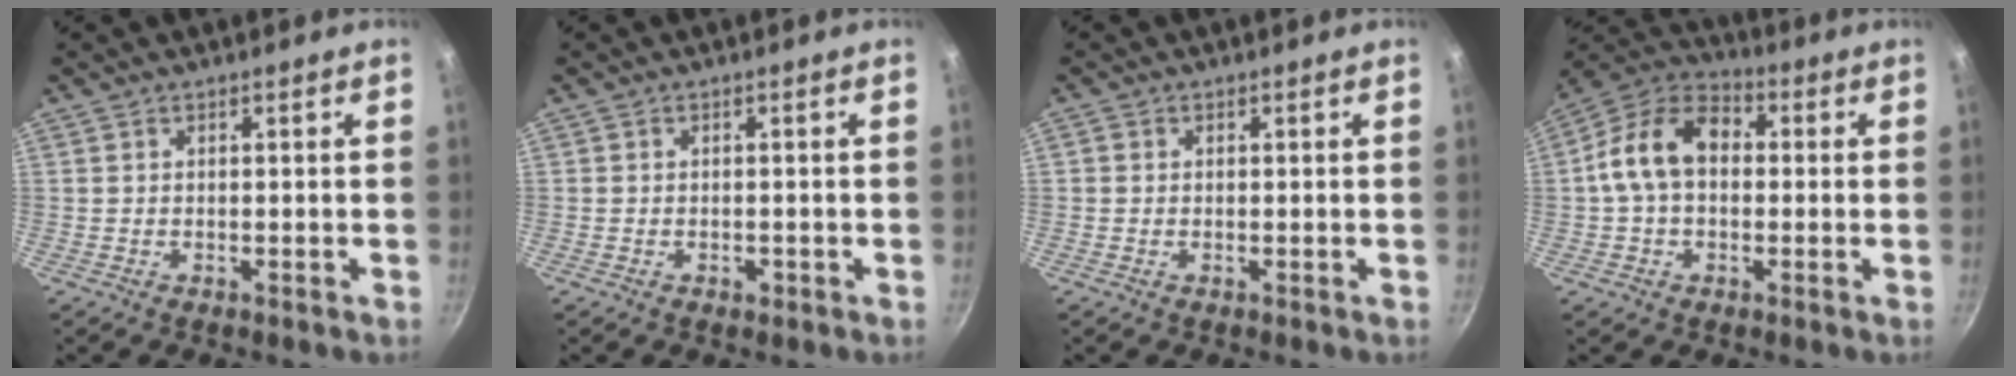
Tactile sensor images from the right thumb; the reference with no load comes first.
{"total": 1.2, "force": [-0.6, 0.9, 0.7], "torque": [-0.010, 0.002, -0.008]}
{"total": 0.6, "force": [-0.1, 0.6, 0.2], "torque": [-0.002, 0.002, -0.003]}
{"total": 12.7, "force": [0.6, 9.0, 8.9], "torque": [-0.132, 0.036, -0.011]}